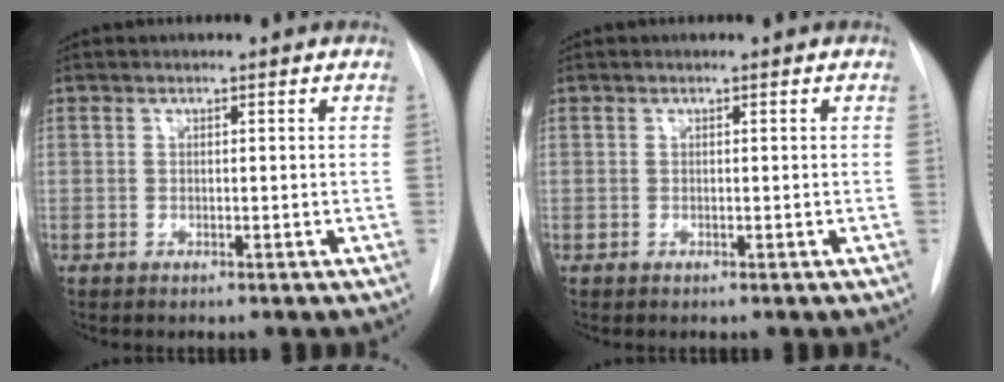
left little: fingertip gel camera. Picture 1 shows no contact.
{"total": 0.0}